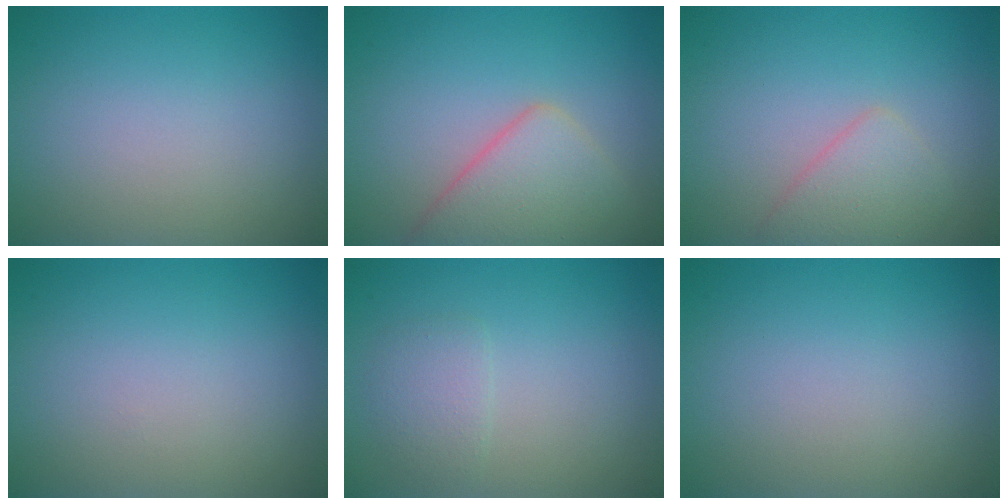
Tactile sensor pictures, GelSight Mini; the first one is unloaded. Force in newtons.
{"total": 4.9, "press": 4.9, "slide": 0.2}
{"total": 2.5, "press": 2.5, "slide": 0.1}
{"total": 0.0}
{"total": 1.6, "press": 1.6, "slide": 0.0}
{"total": 0.0}